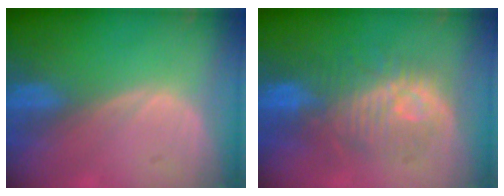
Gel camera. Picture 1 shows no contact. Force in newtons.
{"total": 9.9, "press": 9.9, "slide": 0.2}